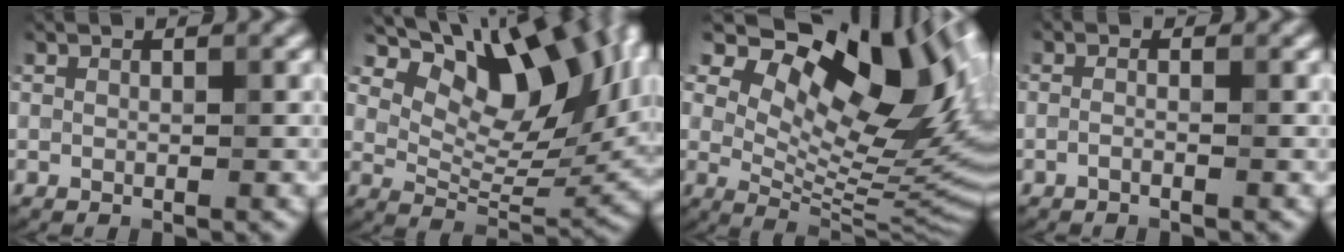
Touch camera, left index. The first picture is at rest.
{"total": 11.7, "force": [6.1, 5.9, 8.0], "torque": [-0.106, 0.000, 0.106]}
{"total": 15.8, "force": [8.6, 7.0, 11.3], "torque": [-0.171, 0.025, 0.142]}
{"total": 0.8, "force": [-0.6, 0.0, 0.6], "torque": [-0.013, -0.002, -0.012]}